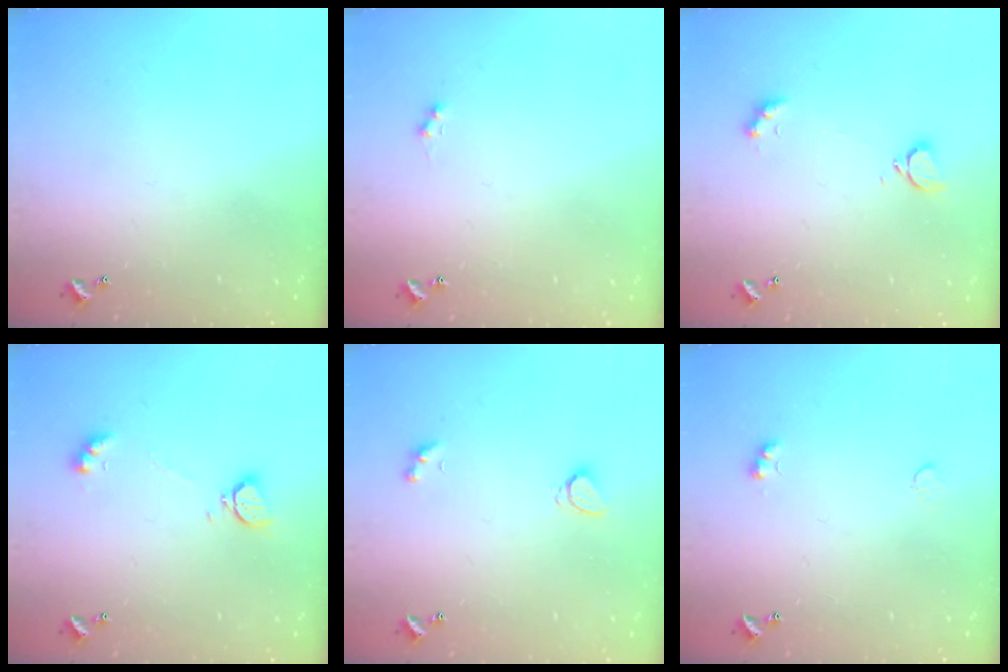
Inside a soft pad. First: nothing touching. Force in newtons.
{"total": 1.0, "press": 0.9, "slide": 0.4}
{"total": 2.9, "press": 2.9, "slide": 0.6}
{"total": 2.3, "press": 2.3, "slide": 0.5}
{"total": 2.1, "press": 2.0, "slide": 0.4}
{"total": 3.8, "press": 3.7, "slide": 0.6}